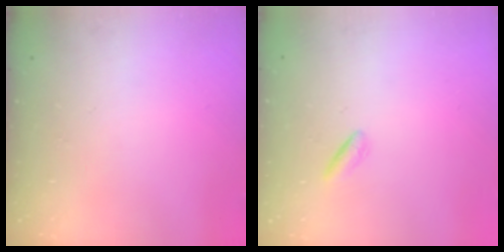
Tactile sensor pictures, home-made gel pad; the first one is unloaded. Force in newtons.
{"total": 0.7, "press": 0.4, "slide": 0.5}